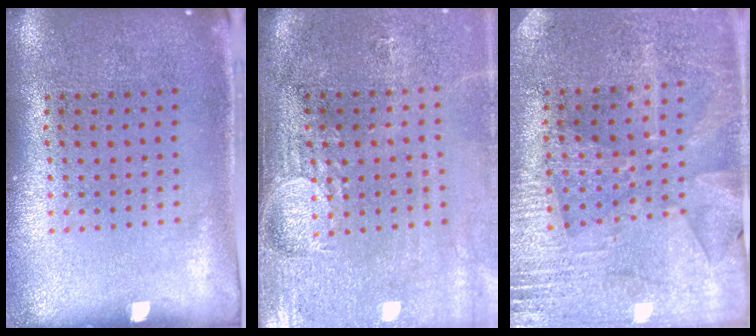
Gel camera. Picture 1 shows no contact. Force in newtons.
{"total": 4.4, "press": 3.6, "slide": 2.6}
{"total": 2.8, "press": 2.7, "slide": 0.6}